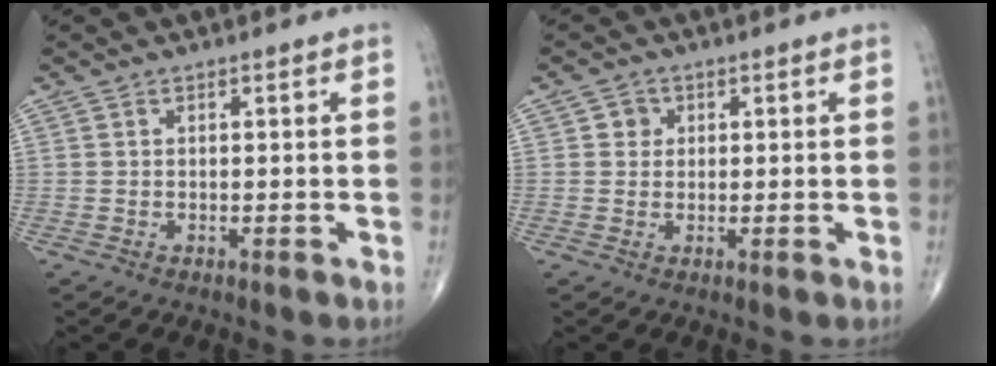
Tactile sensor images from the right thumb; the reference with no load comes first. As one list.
[{"total": 2.1, "force": [0.5, 2.0, 0.6], "torque": [0.004, 0.001, 0.003]}]